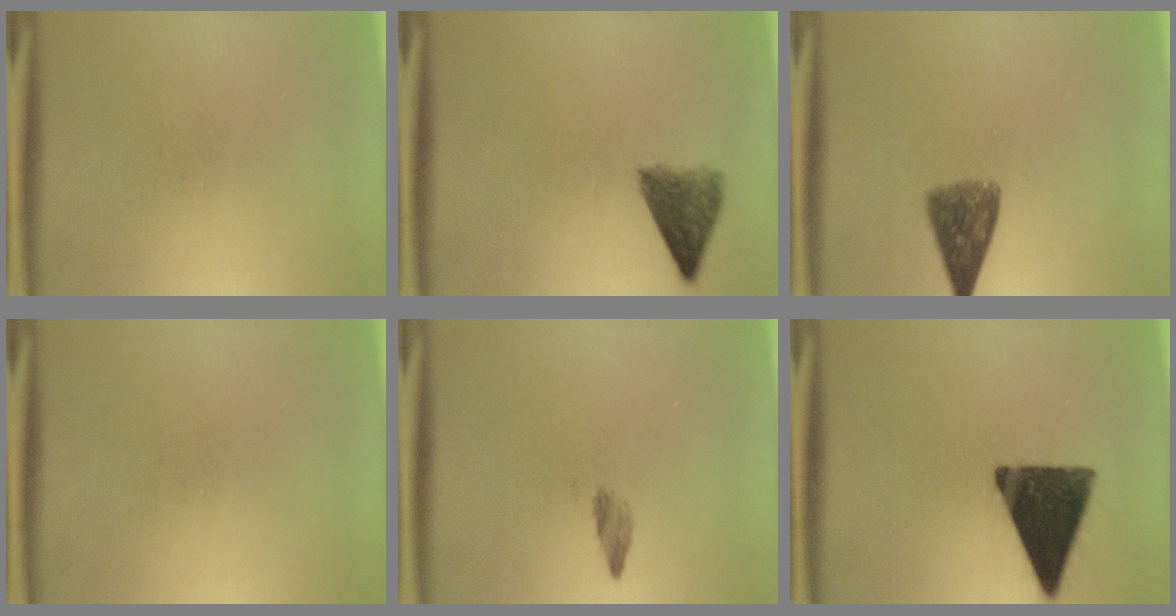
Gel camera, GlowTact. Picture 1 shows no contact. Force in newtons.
{"total": 5.2}
{"total": 6.1}
{"total": 0.0}
{"total": 1.4}
{"total": 14.8}